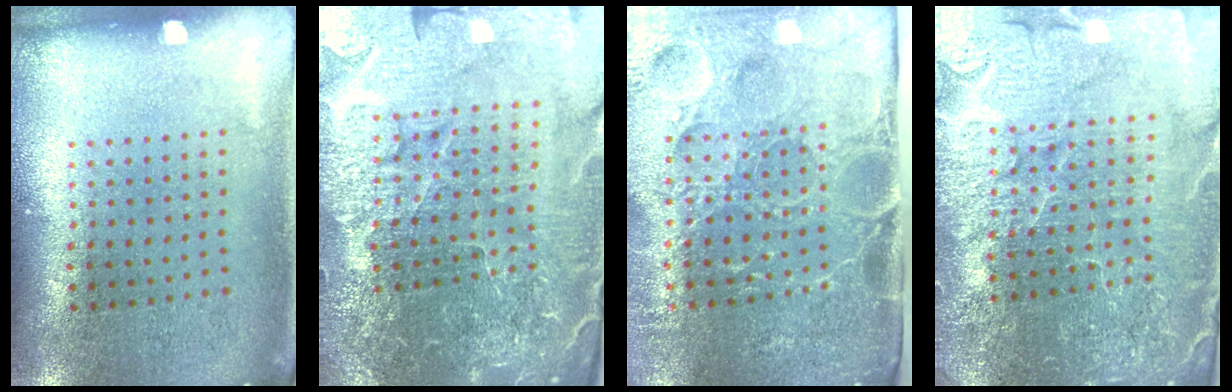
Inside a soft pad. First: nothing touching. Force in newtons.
{"total": 6.2, "press": 5.5, "slide": 2.9}
{"total": 5.0, "press": 4.2, "slide": 2.6}
{"total": 5.3, "press": 4.9, "slide": 2.1}